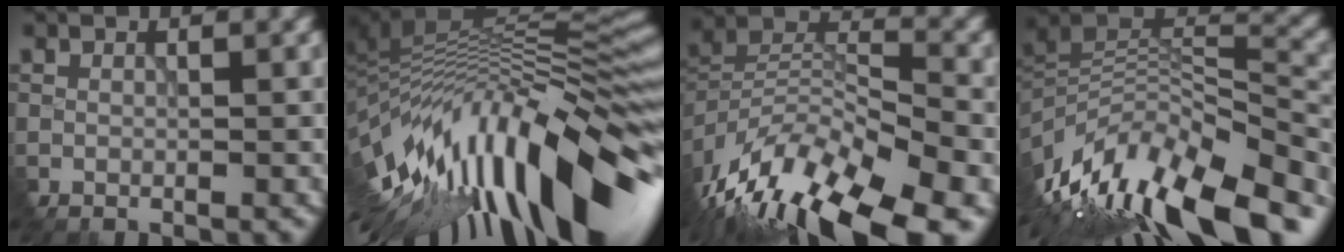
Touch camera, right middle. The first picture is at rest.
{"total": 14.6, "force": [-3.4, 5.3, 13.2], "torque": [-0.224, -0.002, -0.056]}
{"total": 13.5, "force": [-8.2, 5.5, 9.2], "torque": [-0.211, -0.006, -0.132]}
{"total": 12.1, "force": [-5.2, 5.2, 9.6], "torque": [-0.201, 0.006, -0.084]}